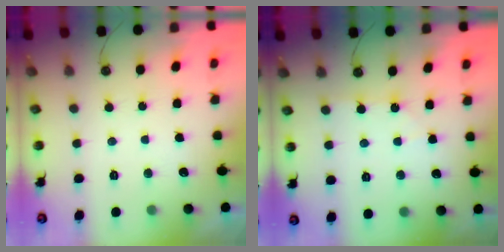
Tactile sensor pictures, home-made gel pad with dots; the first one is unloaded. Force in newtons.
{"total": 2.9, "press": 2.8, "slide": 0.6}